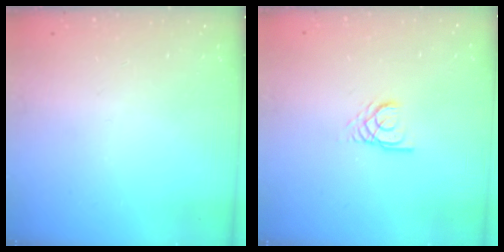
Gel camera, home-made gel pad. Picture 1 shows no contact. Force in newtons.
{"total": 2.8, "press": 2.8, "slide": 0.1}